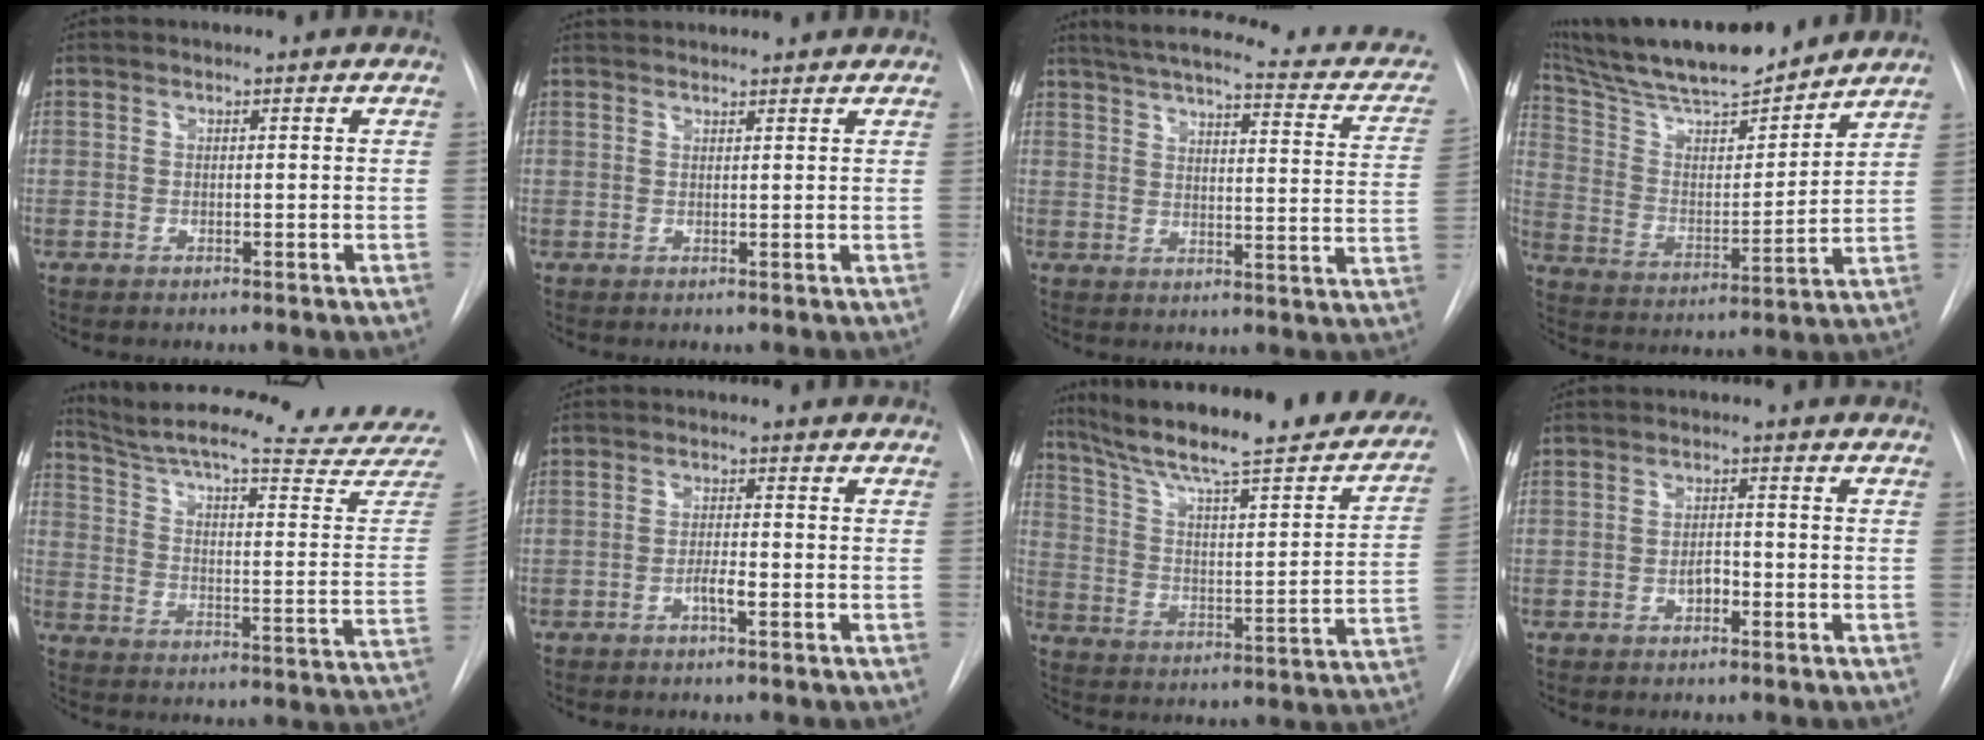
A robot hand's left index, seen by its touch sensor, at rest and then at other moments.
{"total": 5.8, "force": [5.6, 0.7, 1.3], "torque": [-0.015, 0.037, 0.072]}
{"total": 24.4, "force": [21.1, 4.5, 11.5], "torque": [-0.165, -0.026, 0.252]}
{"total": 20.4, "force": [18.1, 2.7, 9.1], "torque": [-0.163, 0.011, 0.302]}
{"total": 28.3, "force": [26.1, 2.0, 10.9], "torque": [-0.169, -0.091, 0.334]}
{"total": 2.1, "force": [-1.0, 0.2, 1.9], "torque": [-0.032, 0.001, -0.020]}
{"total": 30.2, "force": [25.0, 4.5, 16.3], "torque": [-0.249, -0.038, 0.337]}
{"total": 1.9, "force": [-0.9, 1.0, 1.4], "torque": [-0.021, 0.005, -0.015]}